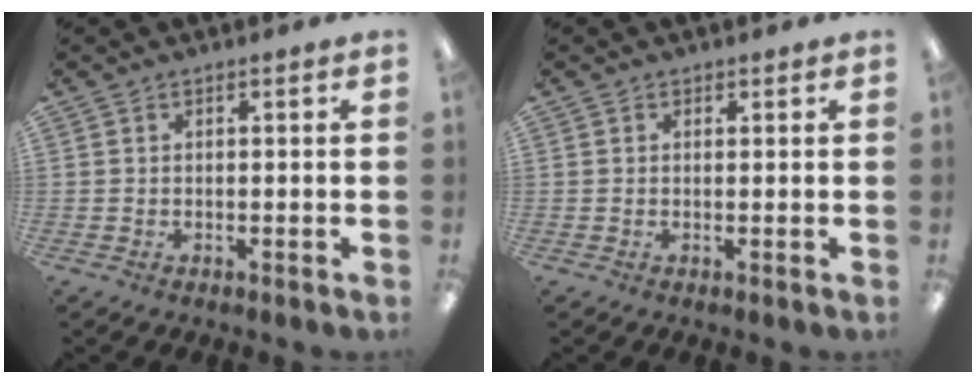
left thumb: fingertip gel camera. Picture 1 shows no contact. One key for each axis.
{"total": 0.5, "fx": 0.4, "fy": 0.3, "fz": 0.0, "tx": 0.008, "ty": -0.003, "tz": 0.006}